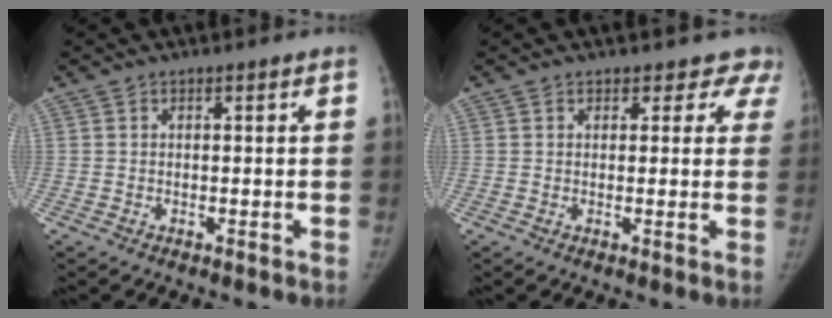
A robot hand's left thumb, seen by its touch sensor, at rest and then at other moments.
{"total": 5.2, "force": [4.3, 2.9, -0.1], "torque": [0.055, -0.014, 0.023]}